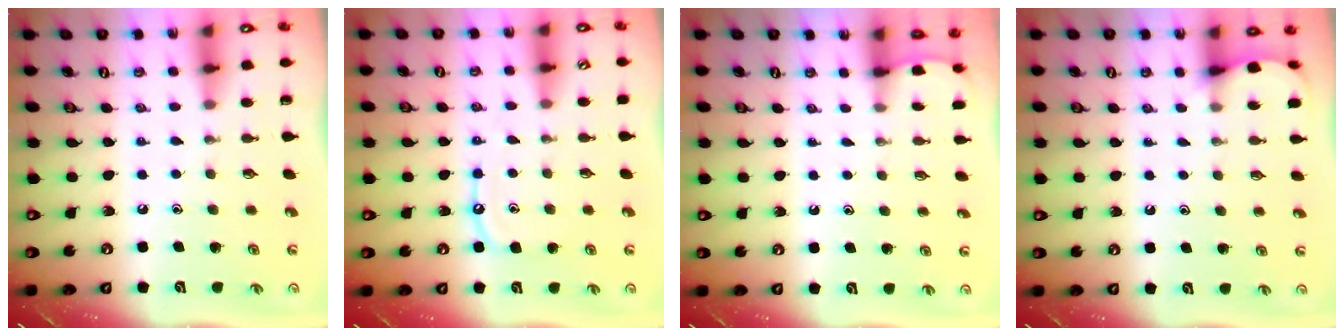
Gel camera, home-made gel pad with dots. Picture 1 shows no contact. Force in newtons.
{"total": 8.0, "press": 7.9, "slide": 0.9}
{"total": 0.9, "press": 0.9, "slide": 0.1}
{"total": 4.1, "press": 4.1, "slide": 0.4}